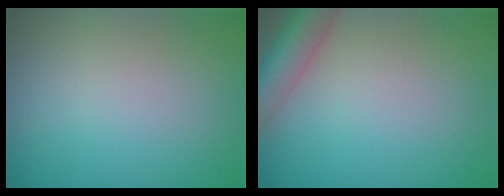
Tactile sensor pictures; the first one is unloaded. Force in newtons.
{"total": 5.5, "press": 5.5, "slide": 0.2}